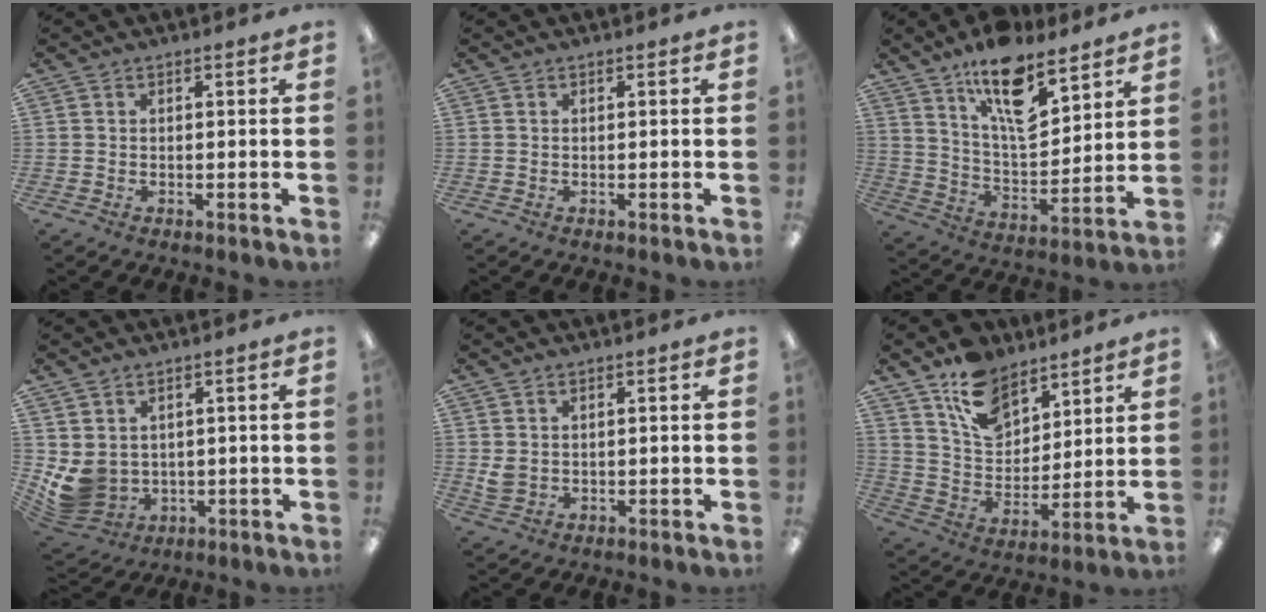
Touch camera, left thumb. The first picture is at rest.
{"total": 0.0}
{"total": 15.3, "force": [10.6, 6.0, 9.2], "torque": [-0.143, -0.062, 0.180]}
{"total": 6.1, "force": [1.2, 5.3, 2.7], "torque": [-0.084, -0.018, 0.029]}
{"total": 2.5, "force": [0.9, 1.9, 1.4], "torque": [-0.037, -0.003, 0.015]}
{"total": 13.5, "force": [9.3, 7.7, 6.1], "torque": [-0.111, -0.044, 0.176]}